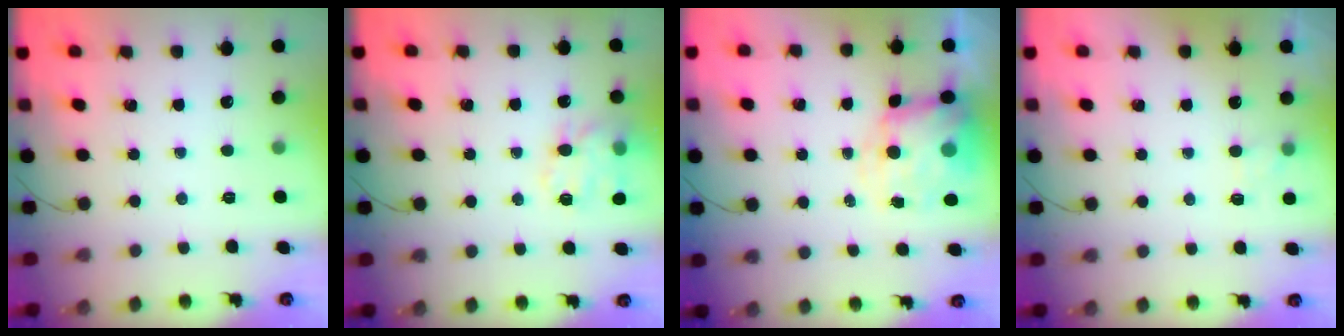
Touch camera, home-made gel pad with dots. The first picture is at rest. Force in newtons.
{"total": 14.6, "press": 14.4, "slide": 2.1}
{"total": 8.6, "press": 8.3, "slide": 2.2}
{"total": 2.4, "press": 1.9, "slide": 1.4}